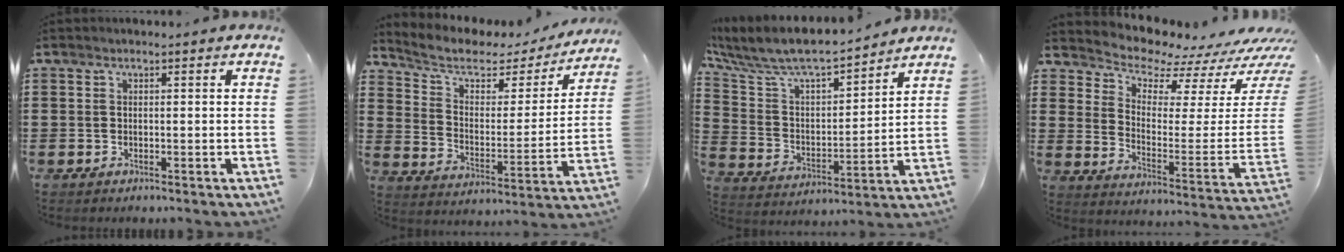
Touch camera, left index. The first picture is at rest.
{"total": 5.6, "force": [3.9, 3.0, 2.7], "torque": [-0.077, -0.018, 0.062]}
{"total": 8.2, "force": [7.4, 1.6, 3.1], "torque": [-0.096, -0.054, 0.124]}
{"total": 6.1, "force": [5.8, 1.5, 0.9], "torque": [-0.041, -0.067, 0.096]}